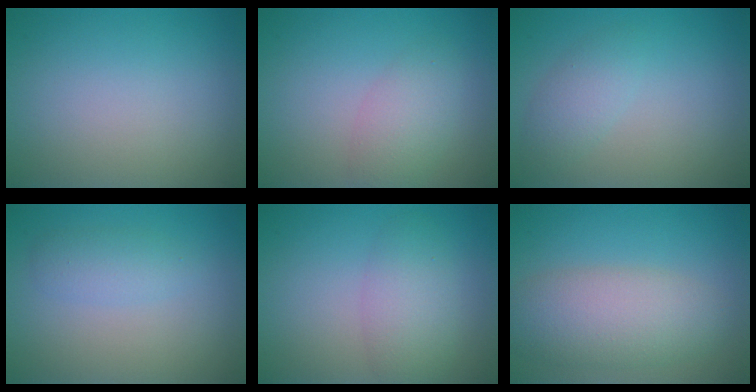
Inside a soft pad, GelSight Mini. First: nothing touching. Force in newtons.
{"total": 3.0, "press": 3.0, "slide": 0.2}
{"total": 2.0, "press": 2.0, "slide": 0.2}
{"total": 1.9, "press": 1.9, "slide": 0.1}
{"total": 2.4, "press": 2.4, "slide": 0.2}
{"total": 5.7, "press": 5.7, "slide": 0.3}